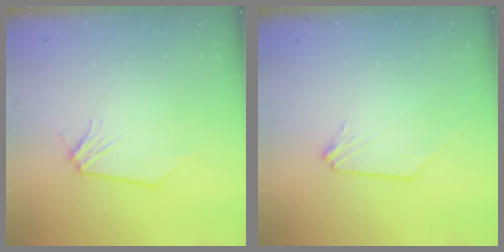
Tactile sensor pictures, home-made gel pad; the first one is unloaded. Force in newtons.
{"total": 0.0}